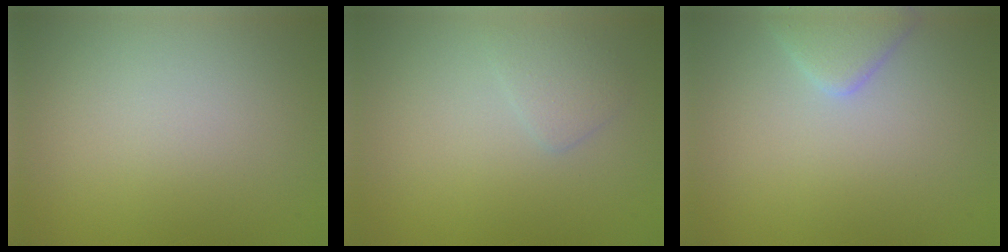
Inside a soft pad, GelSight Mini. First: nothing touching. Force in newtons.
{"total": 1.5, "press": 1.5, "slide": 0.1}
{"total": 2.8, "press": 2.8, "slide": 0.3}